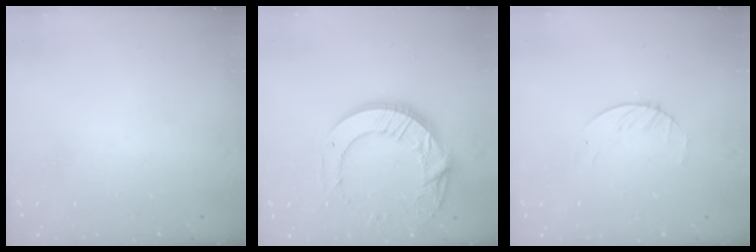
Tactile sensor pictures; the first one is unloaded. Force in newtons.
{"total": 16.7, "press": 16.7, "slide": 1.4}
{"total": 3.1, "press": 3.1, "slide": 0.4}